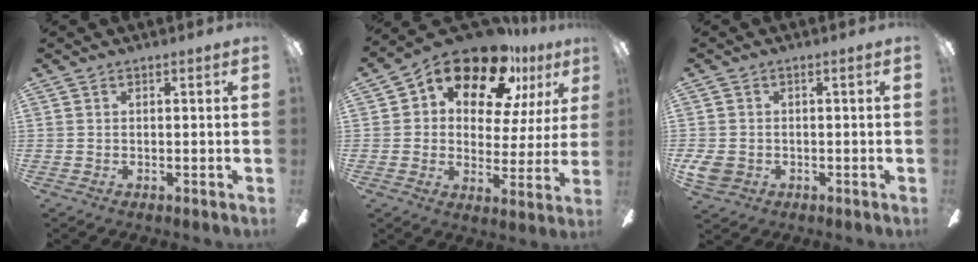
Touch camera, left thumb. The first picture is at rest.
{"total": 17.6, "force": [12.3, 8.6, 9.2], "torque": [-0.160, -0.074, 0.213]}
{"total": 4.2, "force": [-1.4, 3.3, 2.3], "torque": [-0.063, -0.001, -0.030]}